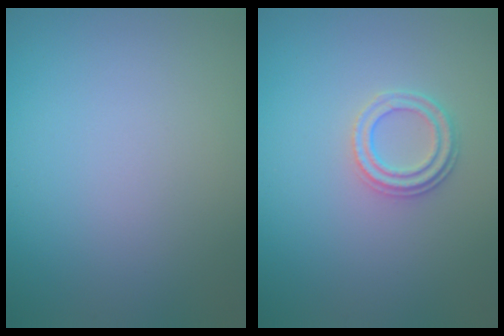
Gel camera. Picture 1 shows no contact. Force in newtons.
{"total": 2.3, "press": 2.1, "slide": 1.0}